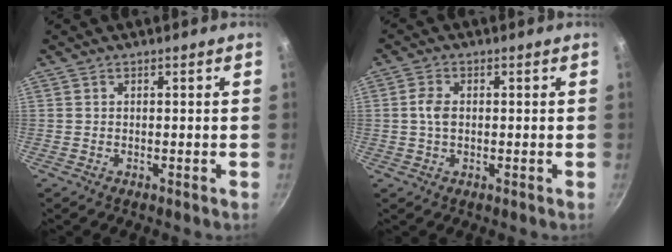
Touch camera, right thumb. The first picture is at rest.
{"total": 3.6, "force": [0.1, 2.4, 2.7], "torque": [-0.052, 0.007, -0.001]}